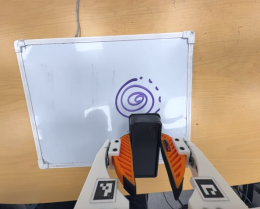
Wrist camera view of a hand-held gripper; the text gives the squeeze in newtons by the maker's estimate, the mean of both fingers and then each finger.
{"total": 7.1, "left": 6.5, "right": 7.7}